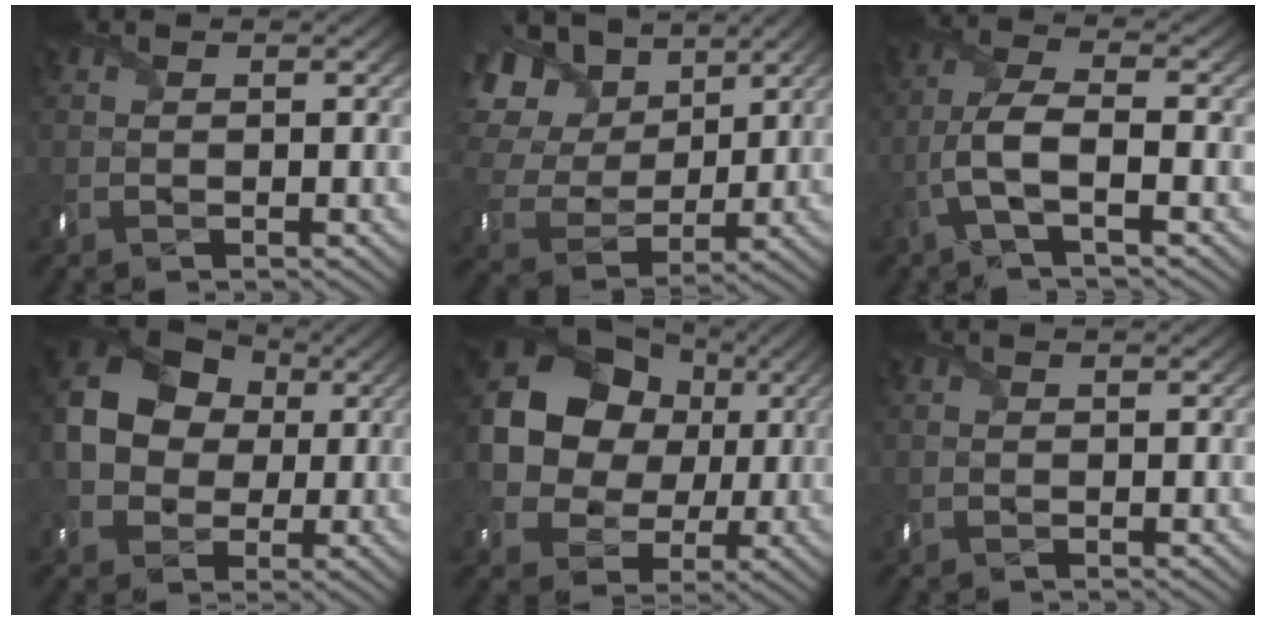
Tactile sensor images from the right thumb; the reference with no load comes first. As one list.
[{"total": 15.1, "force": [5.6, 10.6, 9.1], "torque": [-0.255, 0.033, 0.105]}, {"total": 4.9, "force": [-2.2, 1.0, 4.3], "torque": [-0.099, 0.006, -0.053]}, {"total": 12.9, "force": [0.8, 10.6, 7.4], "torque": [-0.183, 0.005, 0.004]}, {"total": 14.5, "force": [2.2, 12.1, 7.8], "torque": [-0.179, 0.017, 0.028]}, {"total": 0.0}]